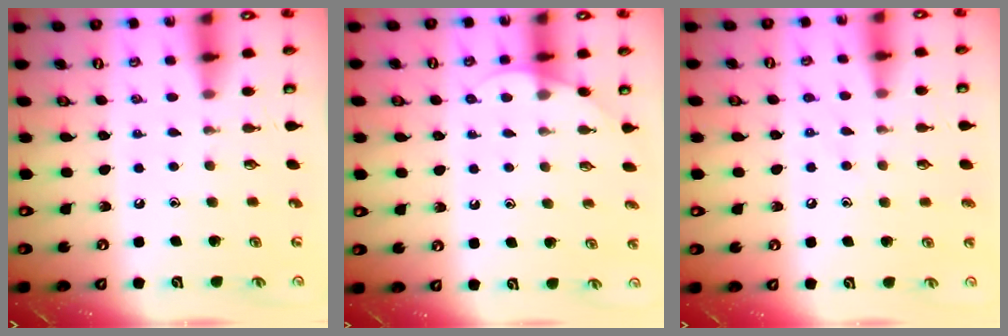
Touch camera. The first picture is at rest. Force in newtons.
{"total": 4.5, "press": 4.5, "slide": 0.4}
{"total": 6.6, "press": 6.5, "slide": 0.5}